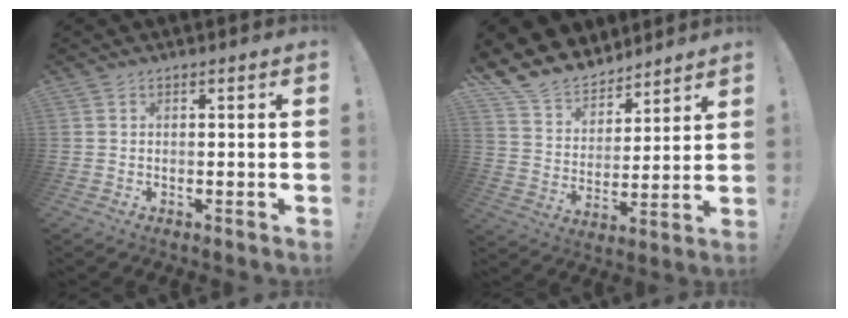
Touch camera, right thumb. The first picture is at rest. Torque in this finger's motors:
{"motor_torque": [-0.71, 0.90, 0.58, 0.61, 0.02]}